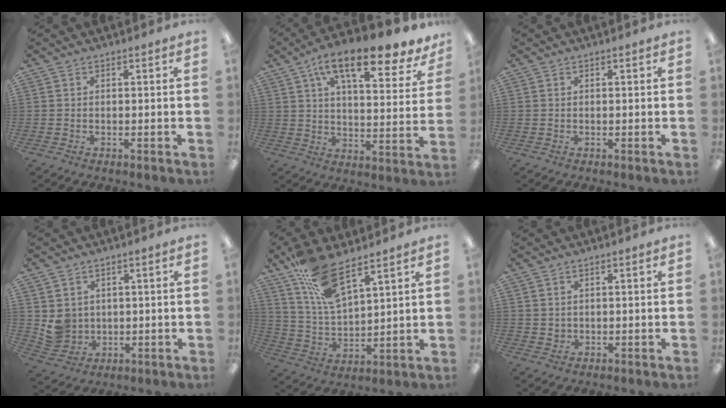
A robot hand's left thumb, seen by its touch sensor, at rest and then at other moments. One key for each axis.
{"total": 15.9, "fx": 11.0, "fy": 5.1, "fz": 10.3, "tx": -0.156, "ty": -0.059, "tz": 0.179}
{"total": 0.0}
{"total": 5.5, "fx": 2.0, "fy": 5.1, "fz": 0.9, "tx": -0.020, "ty": -0.006, "tz": 0.043}
{"total": 13.5, "fx": 9.7, "fy": 4.2, "fz": 8.4, "tx": -0.178, "ty": -0.038, "tz": 0.179}
{"total": 1.4, "fx": 0.9, "fy": 1.0, "fz": 0.2, "tx": -0.006, "ty": 0.001, "tz": 0.017}